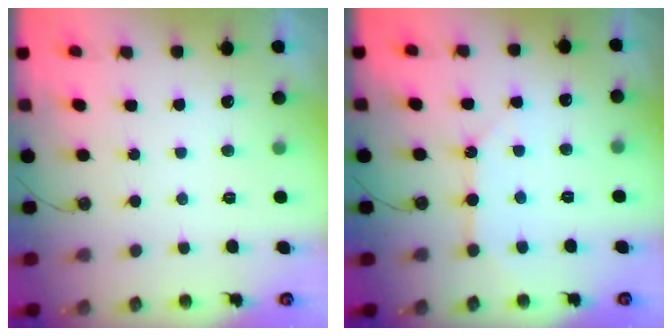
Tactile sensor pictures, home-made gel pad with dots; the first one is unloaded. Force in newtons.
{"total": 6.6, "press": 6.6, "slide": 0.7}